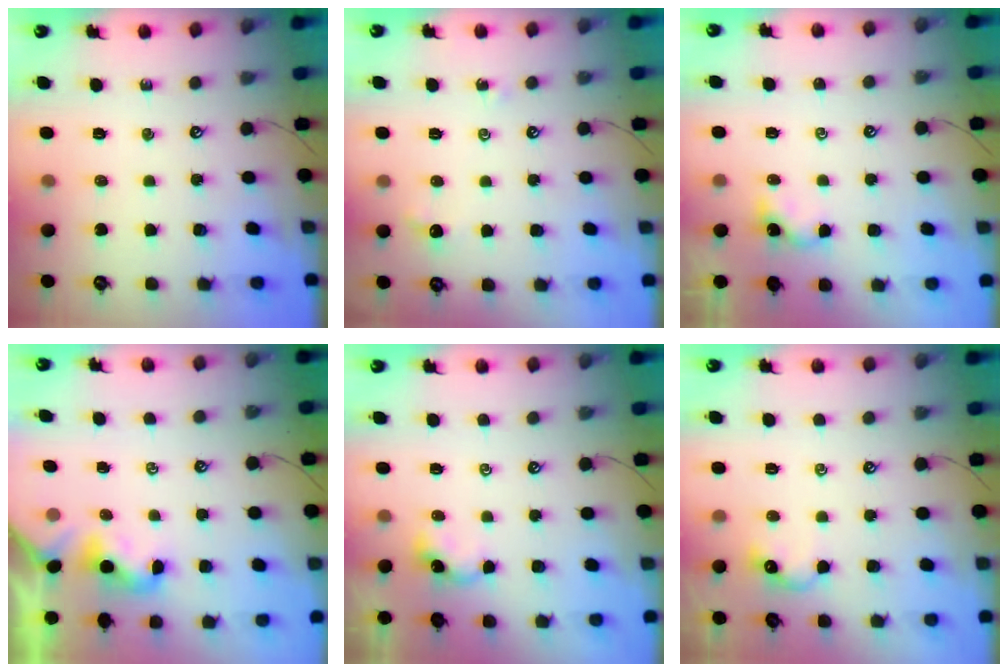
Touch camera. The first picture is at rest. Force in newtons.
{"total": 2.4, "press": 2.3, "slide": 0.6}
{"total": 0.0}
{"total": 1.9, "press": 1.9, "slide": 0.5}
{"total": 0.6, "press": 0.5, "slide": 0.3}
{"total": 1.7, "press": 1.6, "slide": 0.7}